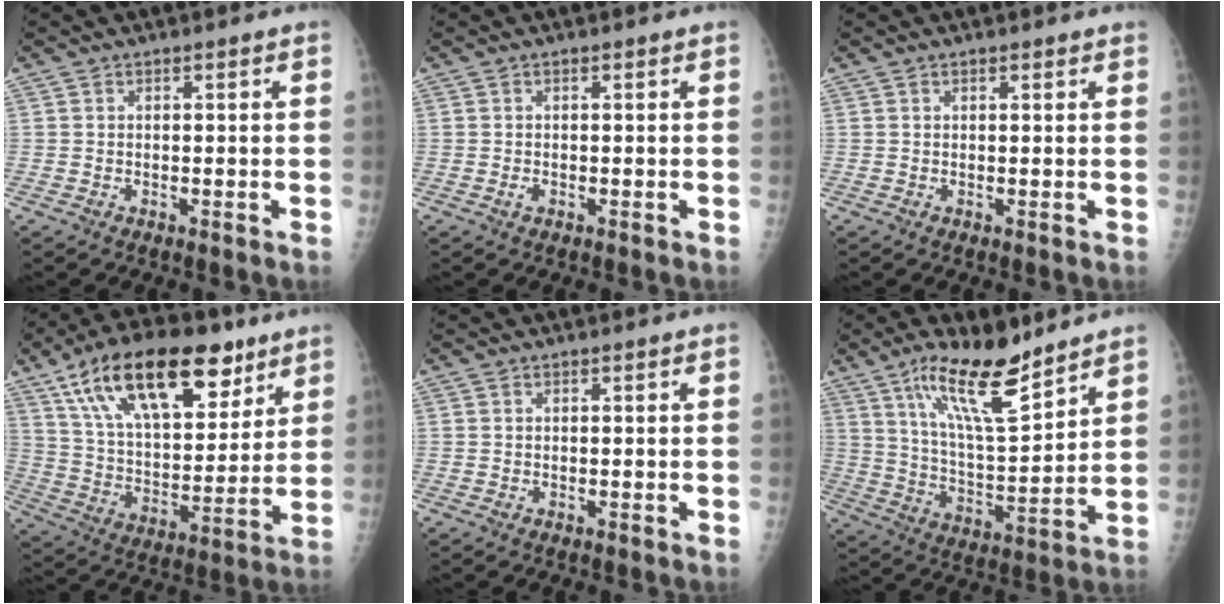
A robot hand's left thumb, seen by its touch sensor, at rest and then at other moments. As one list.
[{"total": 0.7, "force": [-0.2, 0.5, 0.5], "torque": [-0.007, -0.001, -0.004]}, {"total": 0.8, "force": [0.6, 0.3, 0.4], "torque": [-0.005, -0.003, 0.006]}, {"total": 25.2, "force": [14.3, 11.9, 16.9], "torque": [-0.251, -0.027, 0.245]}, {"total": 0.0}, {"total": 16.9, "force": [12.0, 4.2, 11.2], "torque": [-0.171, -0.077, 0.222]}]